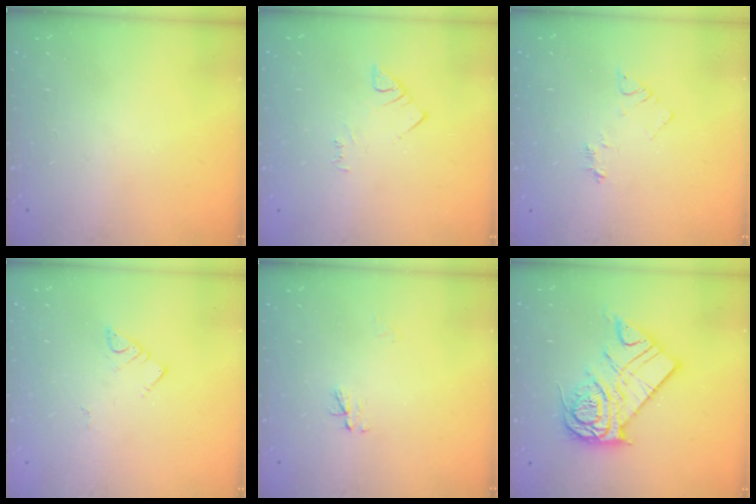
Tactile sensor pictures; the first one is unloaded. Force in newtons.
{"total": 2.5, "press": 2.5, "slide": 0.4}
{"total": 3.9, "press": 3.8, "slide": 0.4}
{"total": 2.9, "press": 2.9, "slide": 0.3}
{"total": 3.0, "press": 3.0, "slide": 0.4}
{"total": 16.1, "press": 16.1, "slide": 1.4}